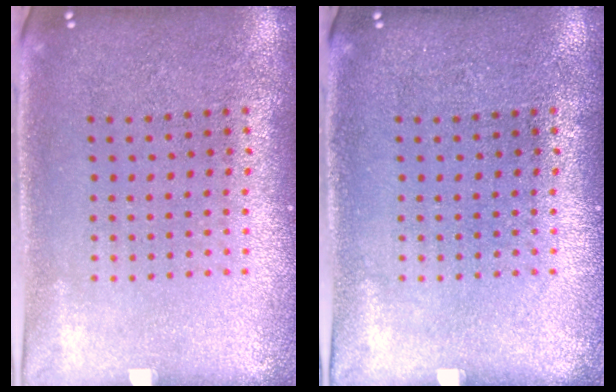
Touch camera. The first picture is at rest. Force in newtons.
{"total": 0.0}